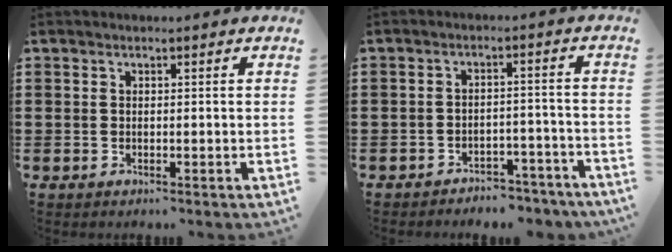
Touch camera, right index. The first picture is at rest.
{"total": 3.3, "force": [-3.3, 0.6, 0.3], "torque": [-0.009, 0.006, -0.068]}